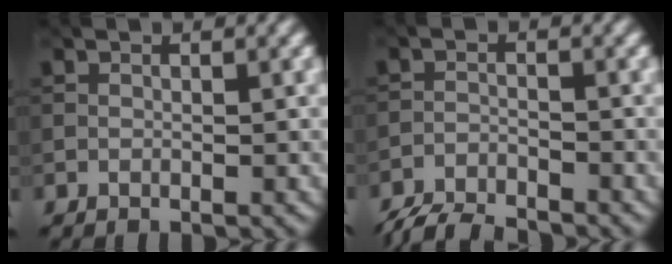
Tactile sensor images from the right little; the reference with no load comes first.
{"total": 5.7, "force": [-5.4, 0.8, 1.5], "torque": [-0.033, -0.019, -0.102]}